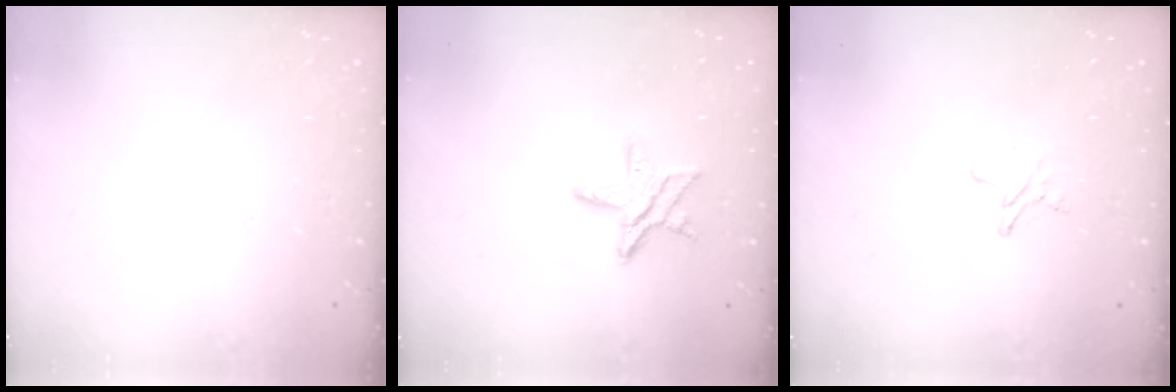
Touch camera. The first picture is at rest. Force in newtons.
{"total": 10.5, "press": 10.4, "slide": 0.8}
{"total": 4.0, "press": 4.0, "slide": 0.3}